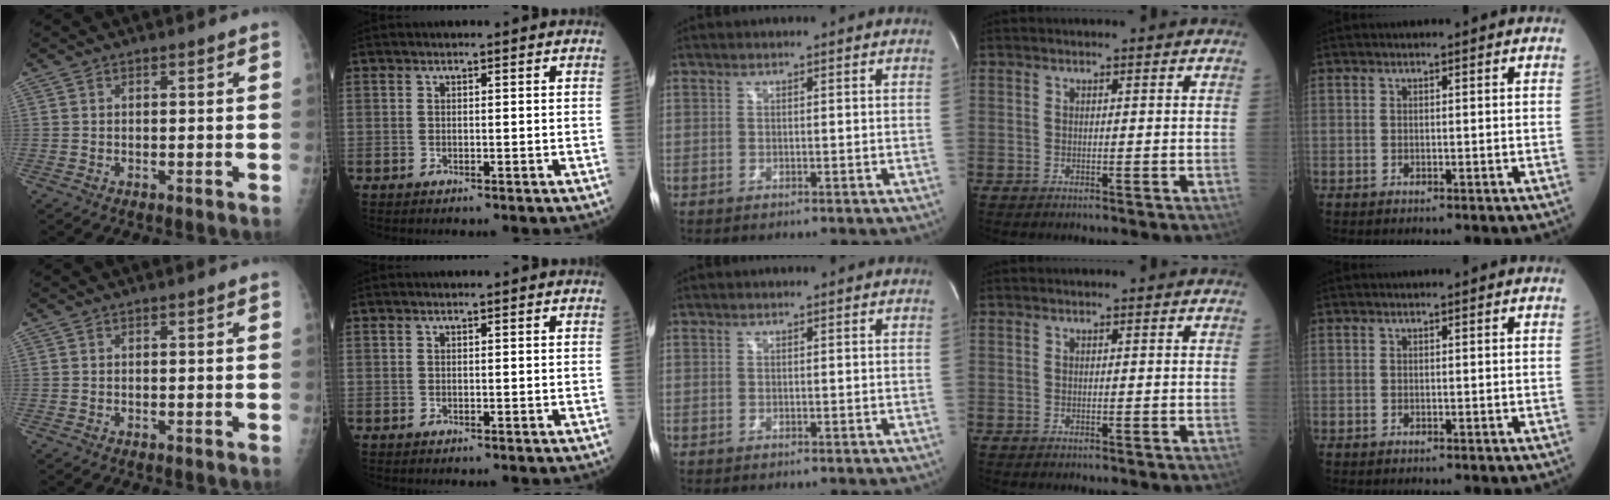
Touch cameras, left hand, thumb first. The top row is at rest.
{}